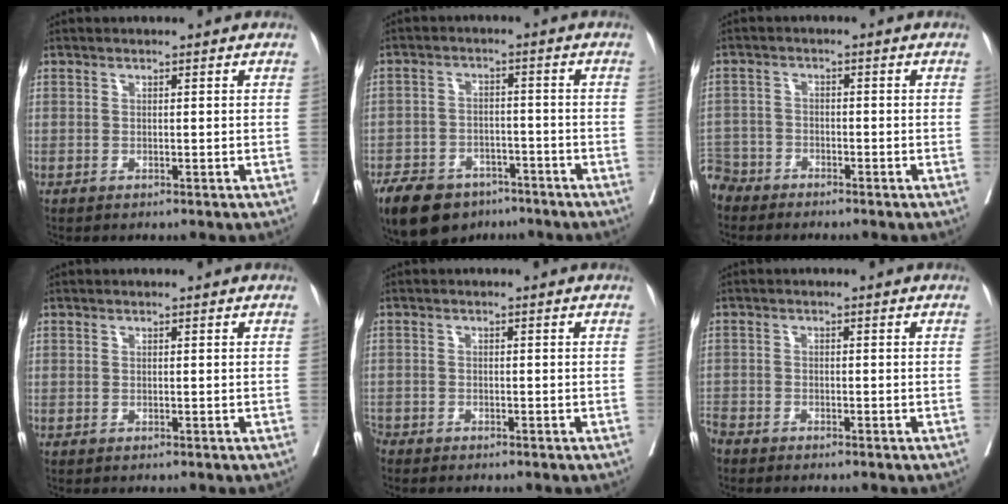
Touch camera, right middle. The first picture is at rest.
{"total": 11.7, "force": [-8.4, 6.5, 5.0], "torque": [-0.095, 0.000, -0.133]}
{"total": 4.9, "force": [-4.4, 2.0, -0.8], "torque": [0.019, -0.004, -0.093]}
{"total": 0.0}
{"total": 2.4, "force": [-2.3, 0.8, 0.4], "torque": [-0.005, -0.003, -0.041]}
{"total": 2.8, "force": [-2.7, 0.5, 0.5], "torque": [-0.006, -0.006, -0.055]}